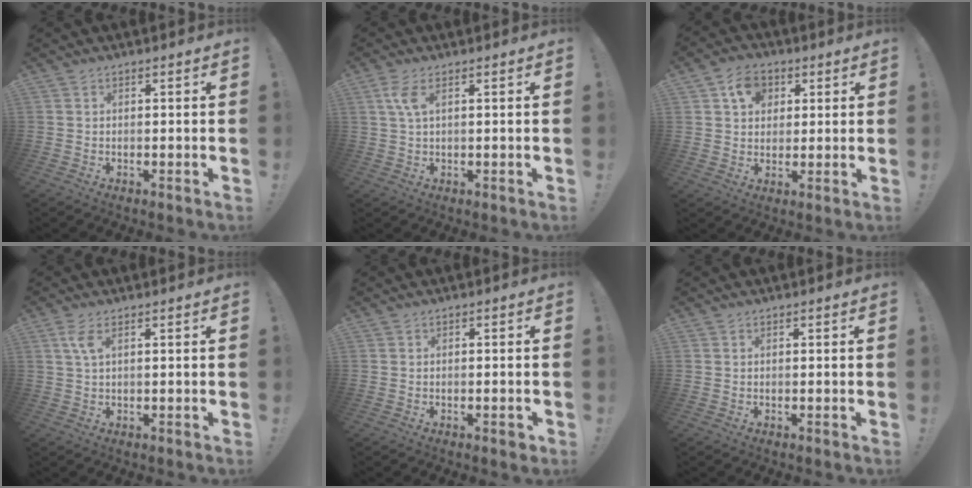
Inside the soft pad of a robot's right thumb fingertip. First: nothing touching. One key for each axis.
{"total": 4.2, "fx": 1.5, "fy": 1.3, "fz": 3.7, "tx": -0.081, "ty": 0.004, "tz": 0.028}
{"total": 7.9, "fx": 3.2, "fy": 6.4, "fz": 3.3, "tx": -0.044, "ty": -0.006, "tz": 0.060}
{"total": 3.7, "fx": 1.4, "fy": 1.1, "fz": 3.2, "tx": -0.065, "ty": 0.000, "tz": 0.024}
{"total": 1.5, "fx": -0.8, "fy": 0.4, "fz": 1.2, "tx": -0.018, "ty": 0.005, "tz": -0.012}
{"total": 0.0}